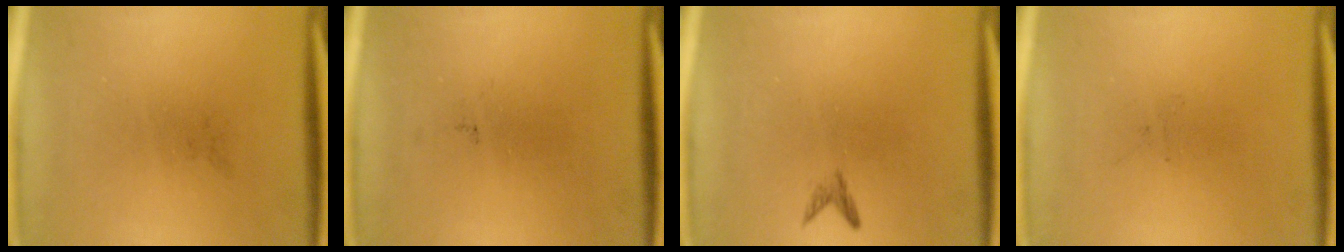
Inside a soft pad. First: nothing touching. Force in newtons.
{"total": 0.0}
{"total": 0.8}
{"total": 0.0}